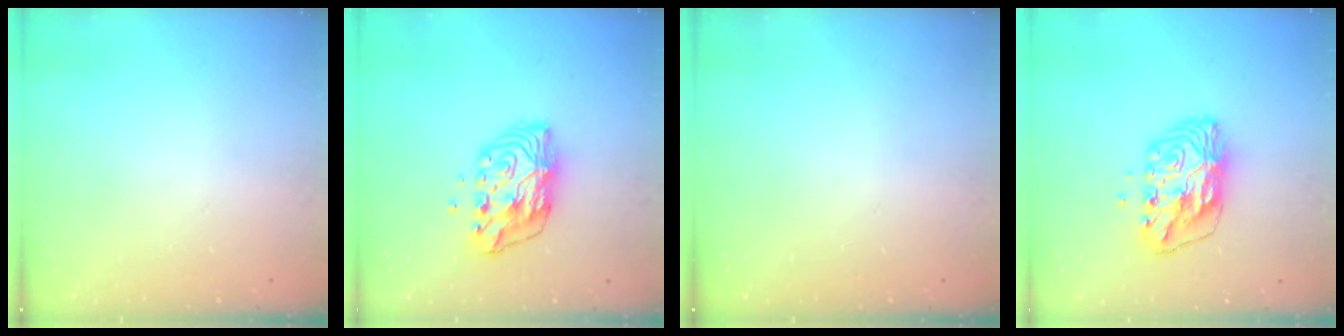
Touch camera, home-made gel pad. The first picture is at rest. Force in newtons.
{"total": 10.5, "press": 10.5, "slide": 1.1}
{"total": 0.0}
{"total": 11.3, "press": 11.2, "slide": 1.6}